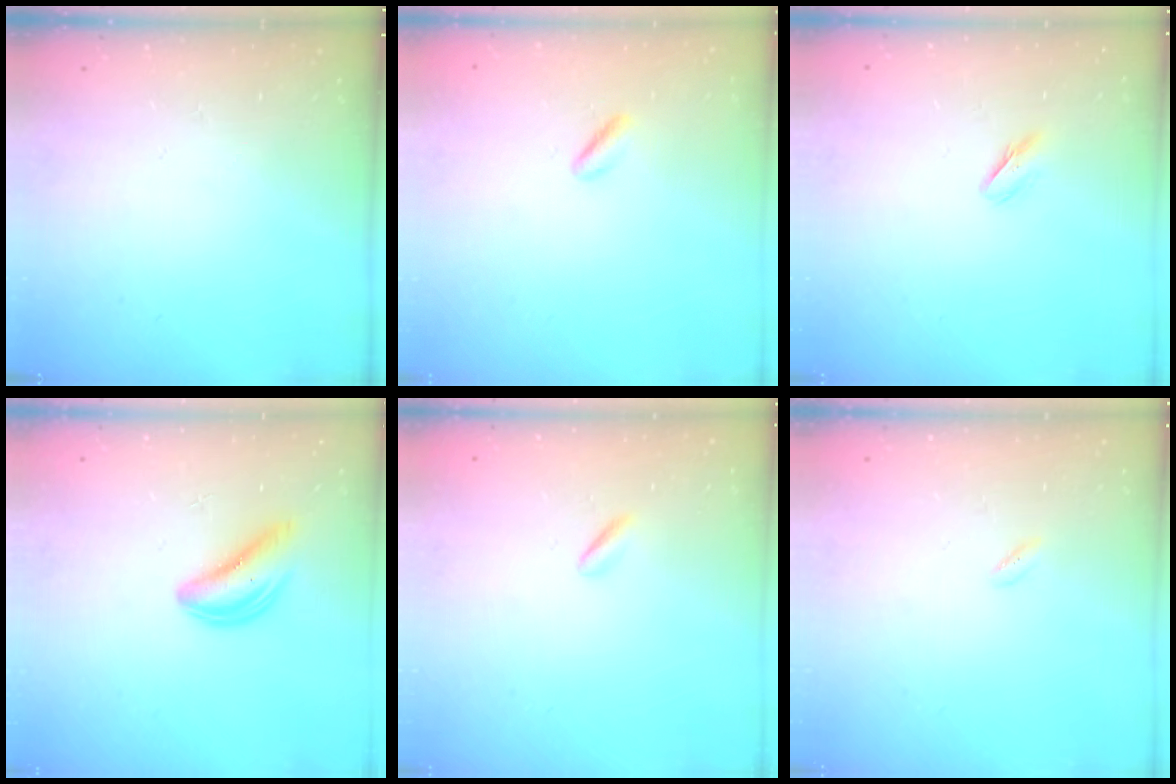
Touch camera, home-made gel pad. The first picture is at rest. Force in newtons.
{"total": 1.4, "press": 1.2, "slide": 0.8}
{"total": 3.9, "press": 3.7, "slide": 1.2}
{"total": 5.1, "press": 5.0, "slide": 1.0}
{"total": 0.0}
{"total": 0.9, "press": 0.8, "slide": 0.5}